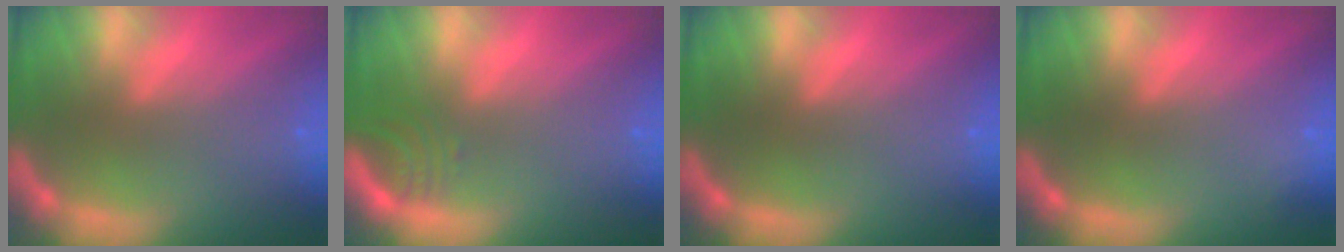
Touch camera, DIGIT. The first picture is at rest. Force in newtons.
{"total": 2.5}
{"total": 0.0}
{"total": 0.9}